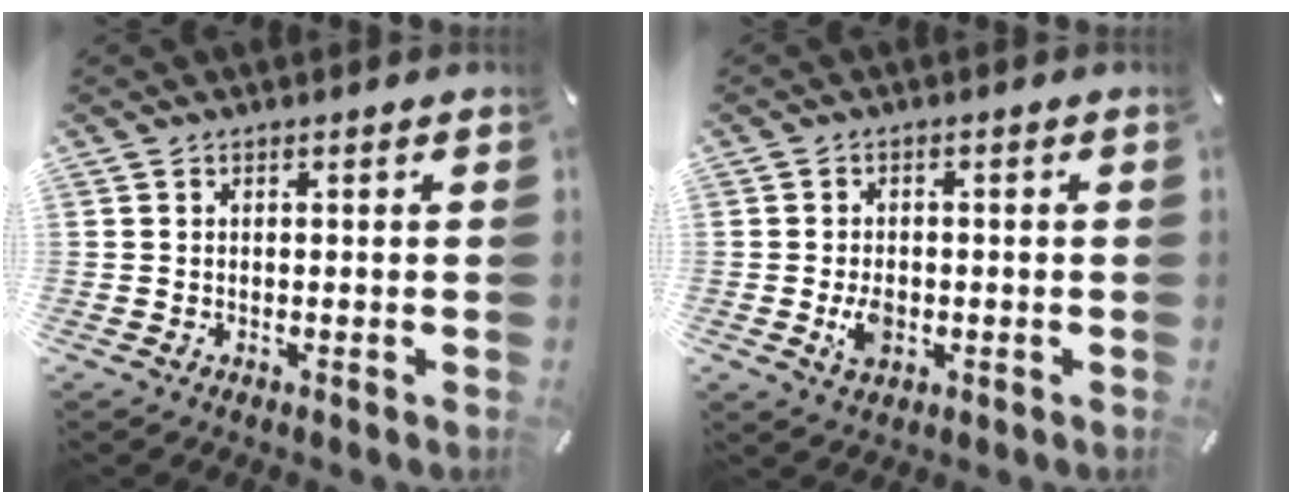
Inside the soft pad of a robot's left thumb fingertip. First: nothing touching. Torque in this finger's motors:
{"motor_torque": [0.00, 0.03, 0.12, 0.07, 0.00]}